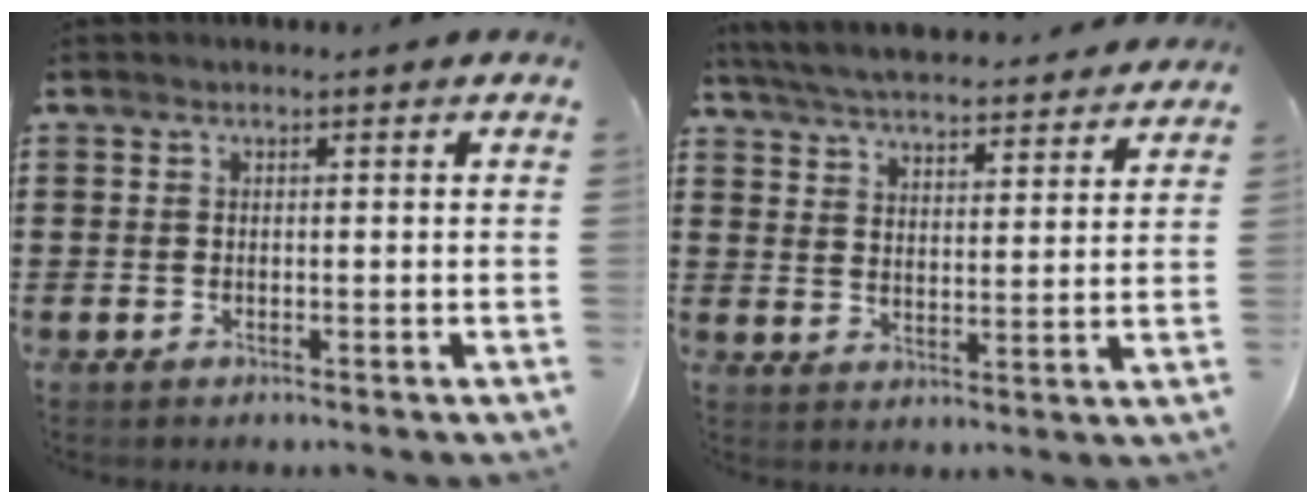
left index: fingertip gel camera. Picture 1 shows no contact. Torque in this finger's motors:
{"motor_torque": [1.33, -0.80, 0.82, 0.09]}